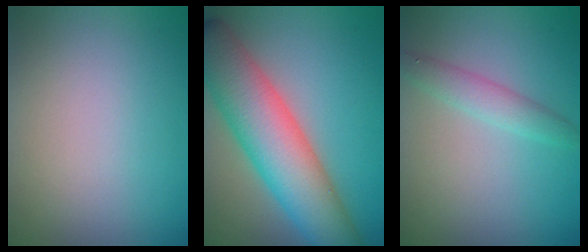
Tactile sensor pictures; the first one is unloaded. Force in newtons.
{"total": 9.9, "press": 9.9, "slide": 0.2}
{"total": 2.1, "press": 2.1, "slide": 0.1}